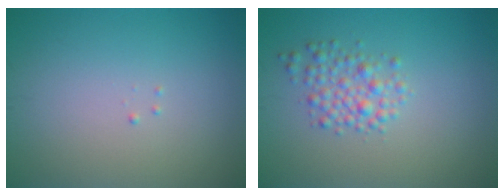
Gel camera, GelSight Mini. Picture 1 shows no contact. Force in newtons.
{"total": 2.6, "press": 2.6, "slide": 0.1}